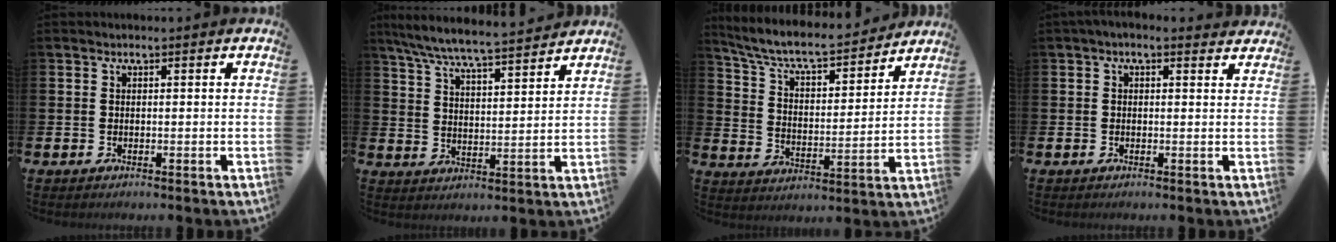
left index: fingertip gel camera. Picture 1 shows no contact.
{"total": 7.3, "force": [7.0, 0.1, 2.2], "torque": [-0.074, -0.048, 0.122]}
{"total": 7.9, "force": [7.2, 1.5, 2.7], "torque": [-0.091, -0.054, 0.122]}
{"total": 1.2, "force": [0.9, 0.5, 0.6], "torque": [-0.011, 0.003, 0.015]}